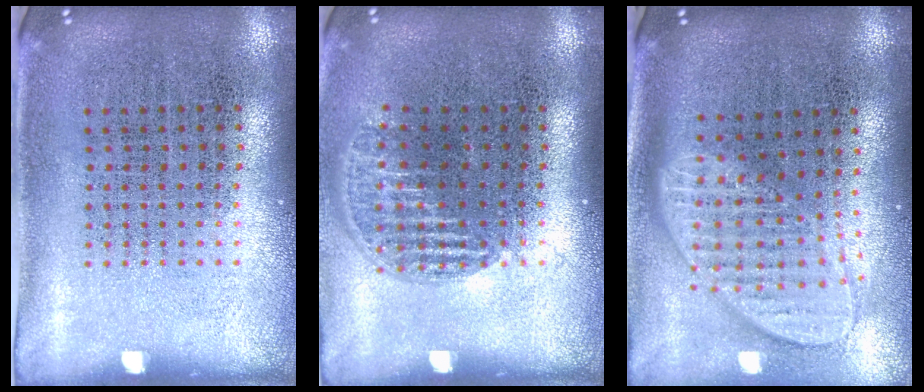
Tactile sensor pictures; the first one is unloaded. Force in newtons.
{"total": 1.2, "press": 1.0, "slide": 0.5}
{"total": 2.0, "press": 1.6, "slide": 1.1}